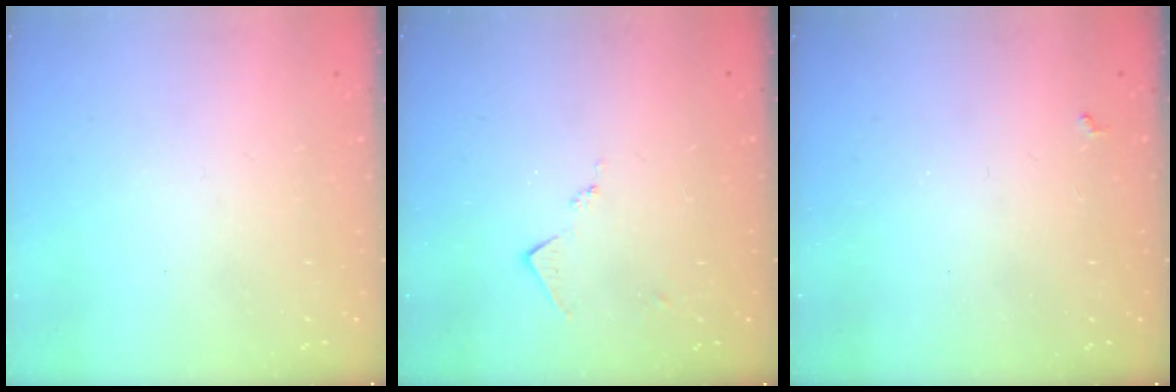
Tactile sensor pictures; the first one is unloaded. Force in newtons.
{"total": 7.1, "press": 7.0, "slide": 0.9}
{"total": 3.0, "press": 2.9, "slide": 0.5}